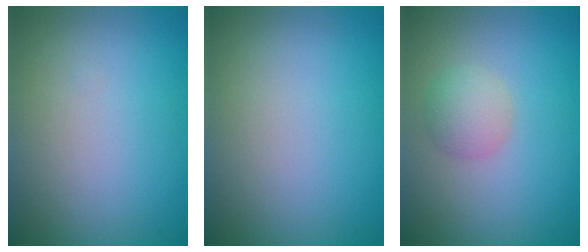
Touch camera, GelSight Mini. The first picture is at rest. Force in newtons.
{"total": 0.0}
{"total": 2.3, "press": 2.3, "slide": 0.1}